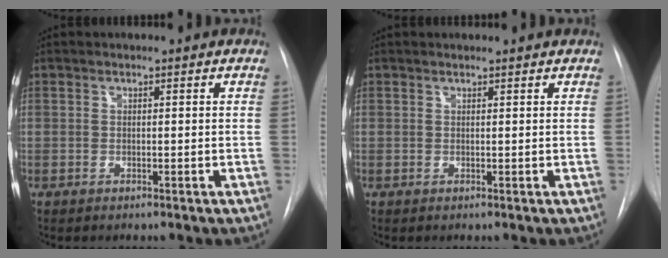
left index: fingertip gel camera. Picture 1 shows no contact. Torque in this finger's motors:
{"motor_torque": [0.33, -0.51, -0.03, 0.01]}